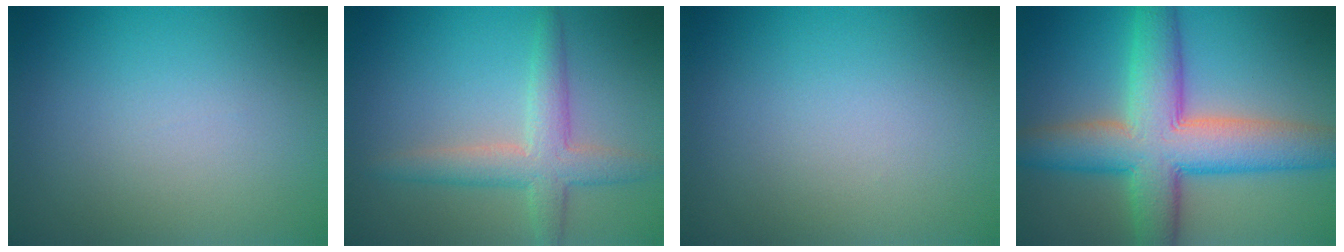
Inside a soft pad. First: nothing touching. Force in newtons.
{"total": 3.9, "press": 3.9, "slide": 0.1}
{"total": 0.0}
{"total": 10.0, "press": 10.0, "slide": 0.4}